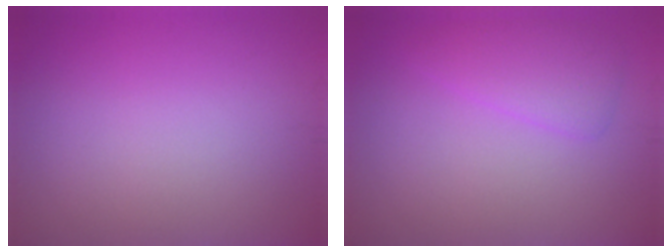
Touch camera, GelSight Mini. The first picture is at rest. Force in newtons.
{"total": 2.6, "press": 2.6, "slide": 0.1}